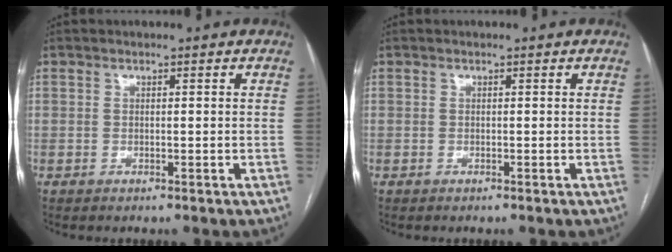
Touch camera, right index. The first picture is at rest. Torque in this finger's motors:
{"motor_torque": [0.32, 0.16, -0.01, 0.01]}